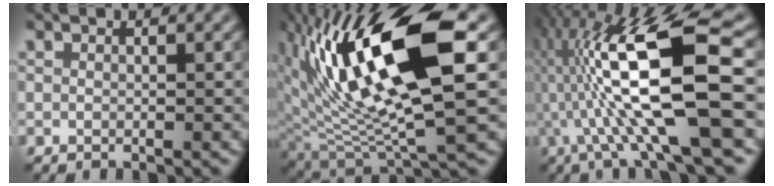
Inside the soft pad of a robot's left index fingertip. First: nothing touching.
{"total": 13.9, "force": [3.5, 4.3, 12.8], "torque": [-0.244, 0.002, 0.066]}
{"total": 13.4, "force": [-0.8, 2.5, 13.1], "torque": [-0.247, 0.026, -0.018]}